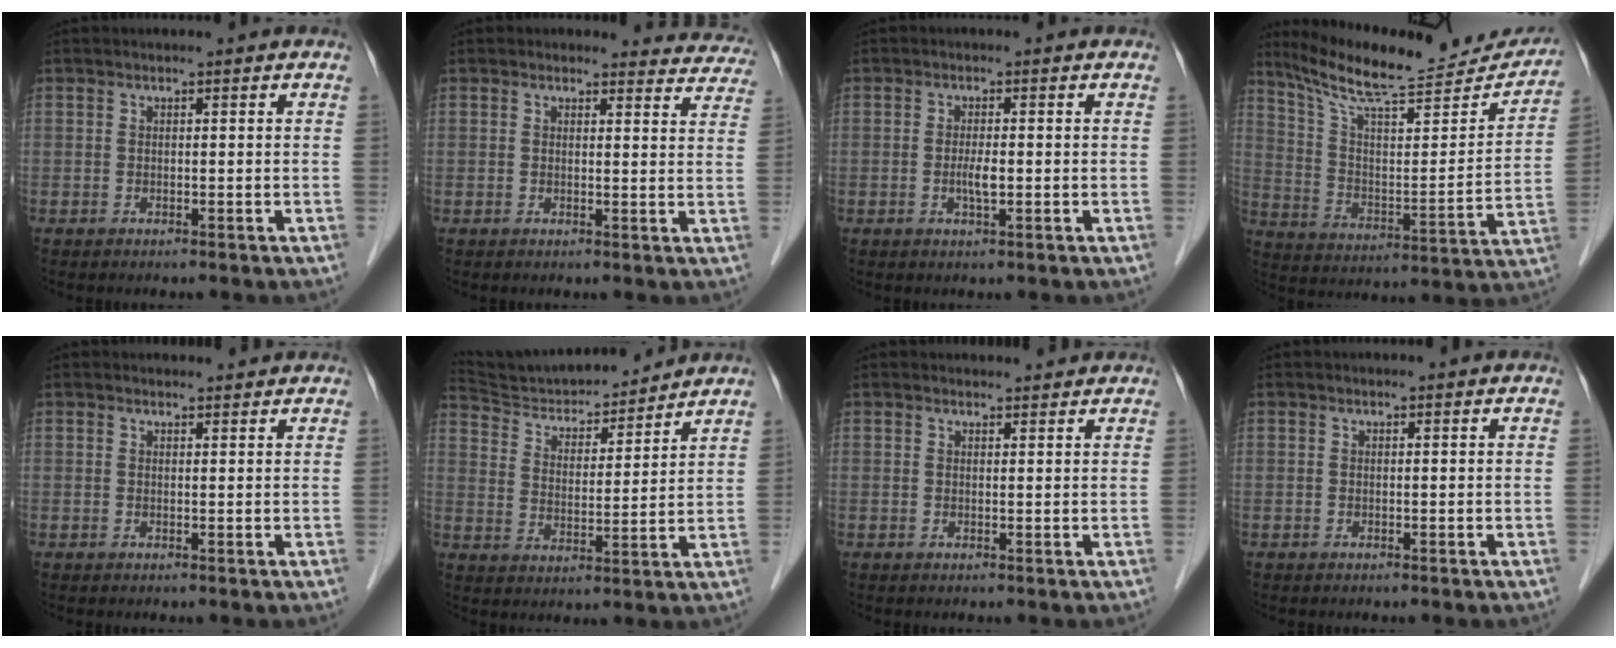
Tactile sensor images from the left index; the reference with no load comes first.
{"total": 7.5, "force": [7.0, 2.5, -0.4], "torque": [0.045, -0.016, 0.041]}
{"total": 2.2, "force": [-0.4, 0.4, 2.1], "torque": [-0.043, -0.001, -0.007]}
{"total": 21.8, "force": [20.2, 2.7, 7.6], "torque": [-0.126, -0.033, 0.298]}
{"total": 2.9, "force": [2.8, 0.6, 0.2], "torque": [-0.008, 0.010, 0.035]}
{"total": 15.3, "force": [14.6, 2.1, 4.0], "torque": [-0.069, 0.006, 0.238]}
{"total": 3.6, "force": [3.5, 0.8, 0.3], "torque": [-0.007, 0.012, 0.042]}
{"total": 0.9, "force": [0.9, 0.1, 0.1], "torque": [-0.009, 0.006, 0.011]}